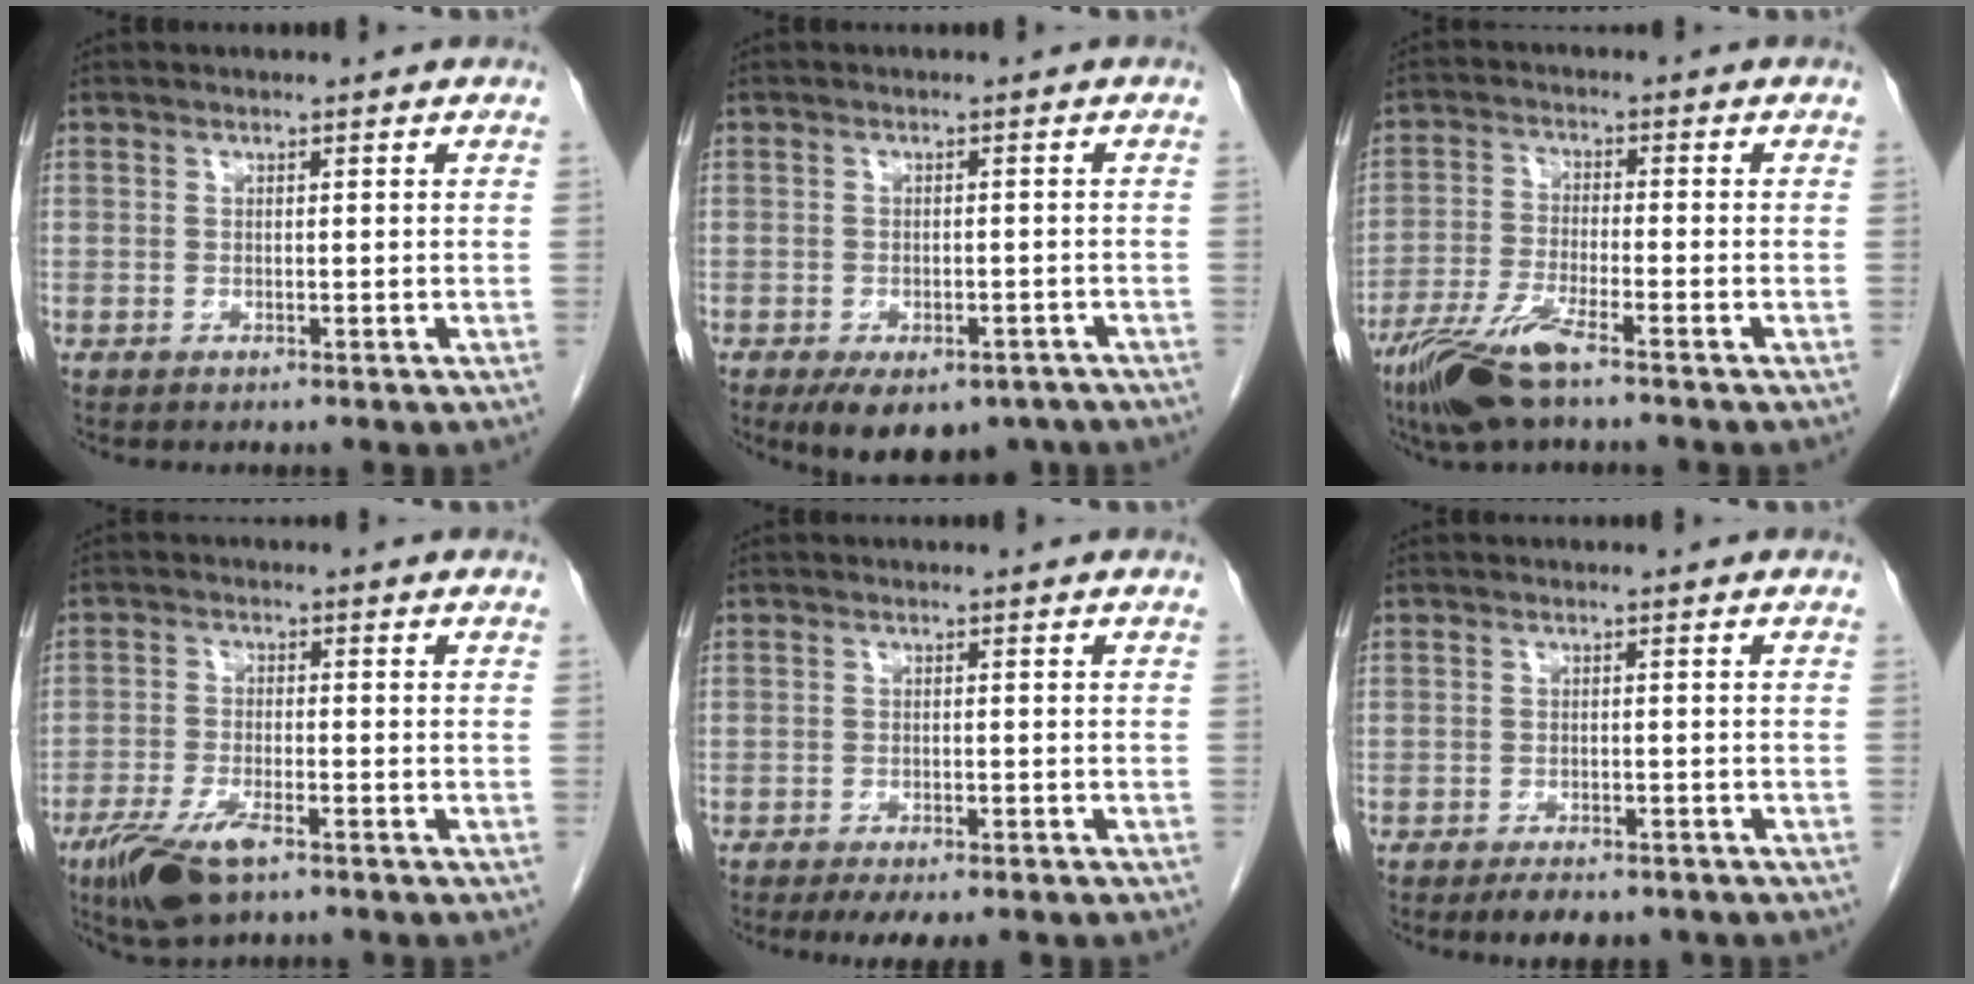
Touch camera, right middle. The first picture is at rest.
{"total": 9.9, "force": [-7.2, 4.7, 5.0], "torque": [-0.066, -0.007, -0.098]}
{"total": 8.4, "force": [-5.7, 0.9, 6.1], "torque": [-0.129, -0.020, -0.111]}
{"total": 7.8, "force": [-5.0, 2.1, 5.6], "torque": [-0.110, -0.014, -0.088]}
{"total": 6.4, "force": [-5.1, 1.4, 3.6], "torque": [-0.046, -0.008, -0.069]}
{"total": 5.3, "force": [-4.3, 1.9, 2.5], "torque": [-0.032, -0.005, -0.055]}